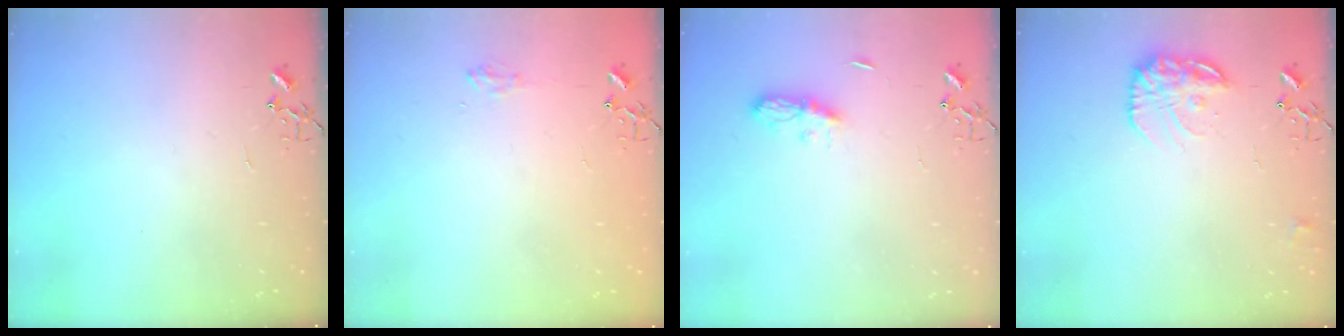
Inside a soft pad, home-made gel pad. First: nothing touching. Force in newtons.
{"total": 8.1, "press": 8.0, "slide": 0.9}
{"total": 6.3, "press": 6.3, "slide": 0.6}
{"total": 13.9, "press": 13.8, "slide": 0.6}